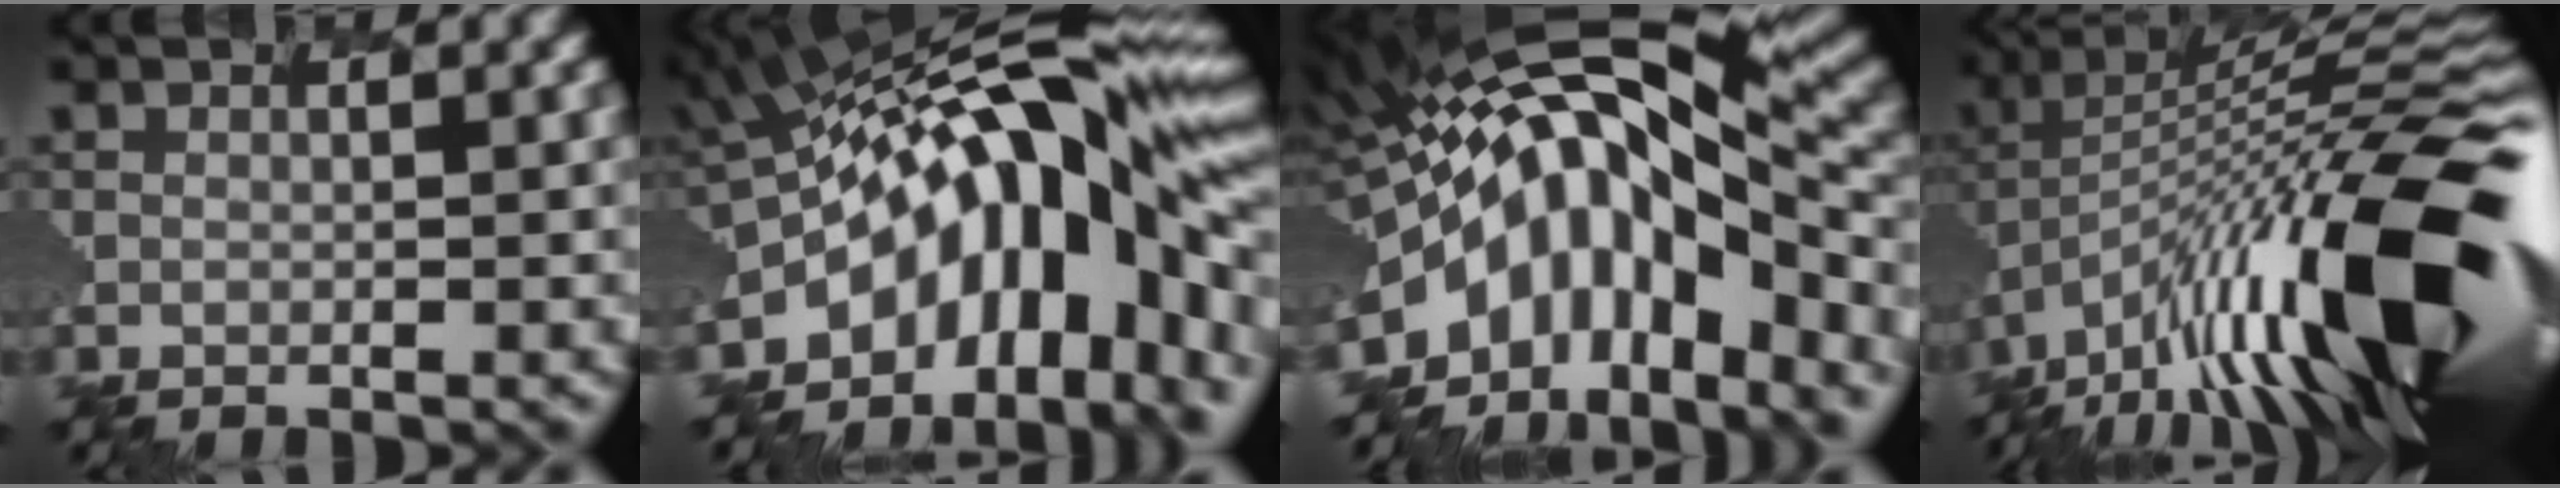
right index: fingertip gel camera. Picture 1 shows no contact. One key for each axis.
{"total": 13.7, "fx": -3.4, "fy": 5.7, "fz": 12.0, "tx": -0.152, "ty": 0.043, "tz": -0.079}
{"total": 12.0, "fx": -3.8, "fy": 4.5, "fz": 10.4, "tx": -0.179, "ty": 0.016, "tz": -0.071}
{"total": 16.7, "fx": -4.8, "fy": 5.2, "fz": 15.2, "tx": -0.239, "ty": 0.036, "tz": -0.117}